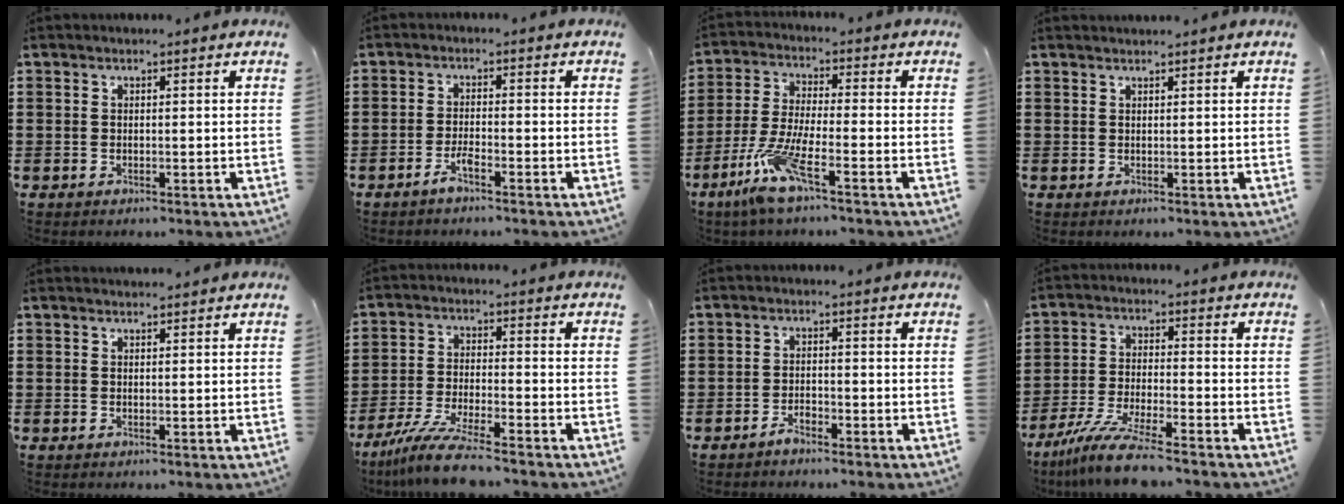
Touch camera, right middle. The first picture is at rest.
{"total": 2.5, "force": [-1.8, 0.3, 1.7], "torque": [-0.039, 0.001, -0.037]}
{"total": 8.0, "force": [-5.0, 1.2, 6.2], "torque": [-0.140, -0.012, -0.097]}
{"total": 0.8, "force": [0.8, -0.1, 0.0], "torque": [-0.001, -0.002, 0.016]}
{"total": 0.9, "force": [0.9, -0.1, 0.0], "torque": [-0.002, -0.003, 0.018]}
{"total": 8.0, "force": [-6.7, 0.1, 4.3], "torque": [-0.096, -0.012, -0.130]}
{"total": 2.2, "force": [-1.9, 0.5, 1.0], "torque": [-0.020, 0.003, -0.038]}
{"total": 8.6, "force": [-7.2, 0.2, 4.8], "torque": [-0.101, -0.007, -0.139]}